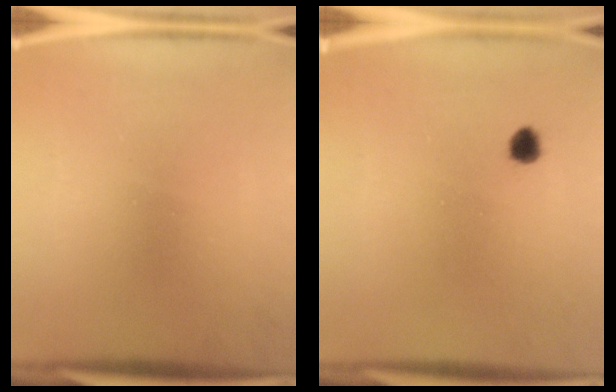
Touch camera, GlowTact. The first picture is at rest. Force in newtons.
{"total": 1.6}